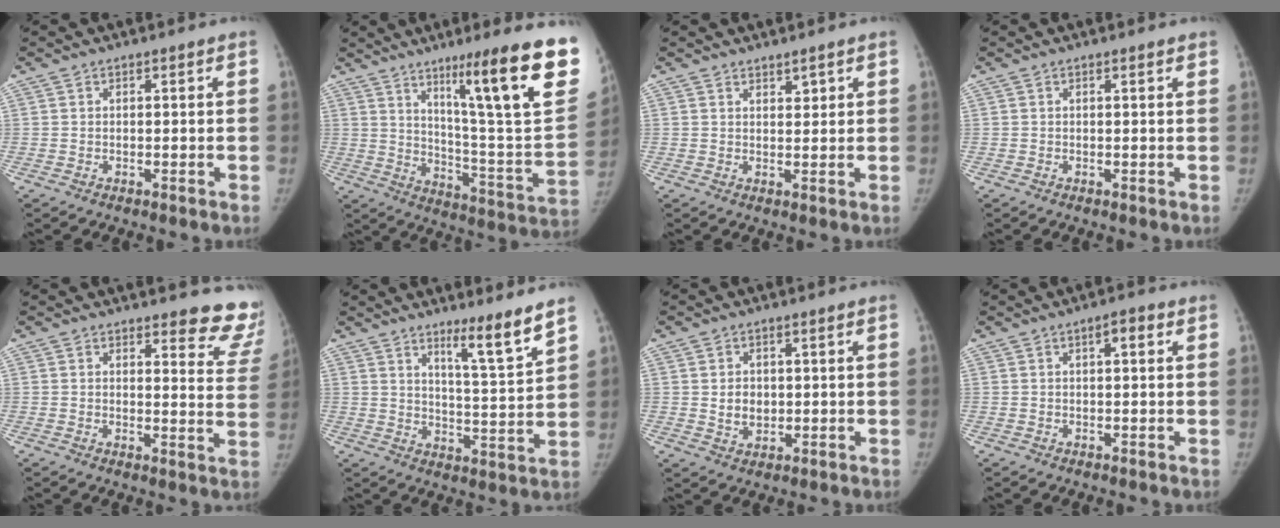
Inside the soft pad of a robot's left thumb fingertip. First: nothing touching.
{"total": 26.9, "force": [14.1, 3.1, 22.7], "torque": [-0.286, -0.061, 0.220]}
{"total": 1.5, "force": [1.2, 0.5, 0.6], "torque": [0.001, -0.009, 0.020]}
{"total": 0.6, "force": [0.5, 0.1, 0.4], "torque": [-0.005, 0.000, 0.006]}
{"total": 10.7, "force": [10.1, 2.8, 2.0], "torque": [0.024, -0.101, 0.082]}
{"total": 9.1, "force": [6.7, 0.1, 6.1], "torque": [-0.089, -0.065, 0.107]}
{"total": 4.4, "force": [0.3, 3.4, 2.7], "torque": [-0.026, -0.004, 0.013]}
{"total": 2.7, "force": [1.0, 0.9, 2.3], "torque": [-0.030, 0.005, 0.013]}